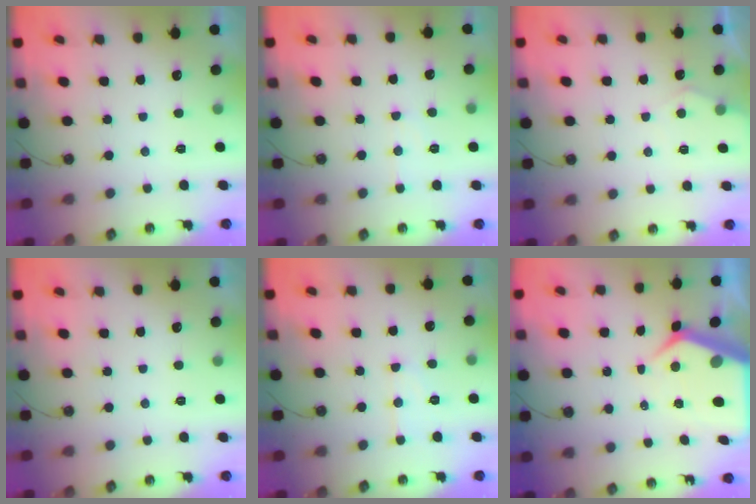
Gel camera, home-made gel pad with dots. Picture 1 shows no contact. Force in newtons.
{"total": 5.5, "press": 5.5, "slide": 0.7}
{"total": 3.8, "press": 3.7, "slide": 0.5}
{"total": 0.0}
{"total": 7.5, "press": 7.5, "slide": 0.6}
{"total": 10.0, "press": 9.9, "slide": 1.0}